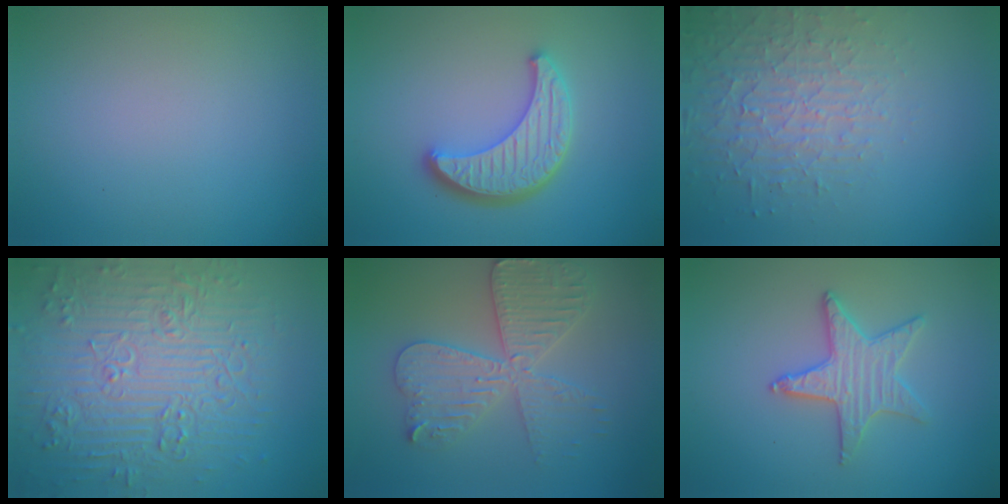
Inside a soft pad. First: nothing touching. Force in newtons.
{"total": 4.5, "press": 3.8, "slide": 2.4}
{"total": 4.2, "press": 3.8, "slide": 1.9}
{"total": 9.8, "press": 6.9, "slide": 7.0}
{"total": 5.7, "press": 5.7, "slide": 0.9}
{"total": 3.1, "press": 3.1, "slide": 0.4}